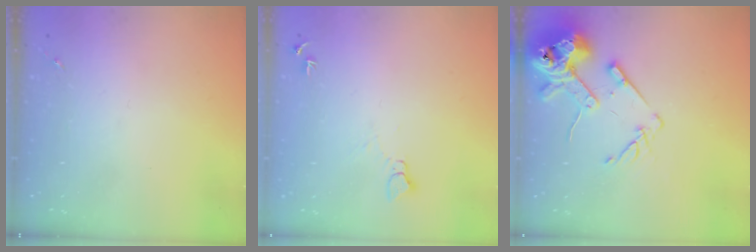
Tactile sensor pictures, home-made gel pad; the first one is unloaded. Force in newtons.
{"total": 5.2, "press": 5.2, "slide": 0.6}
{"total": 15.2, "press": 14.9, "slide": 2.8}